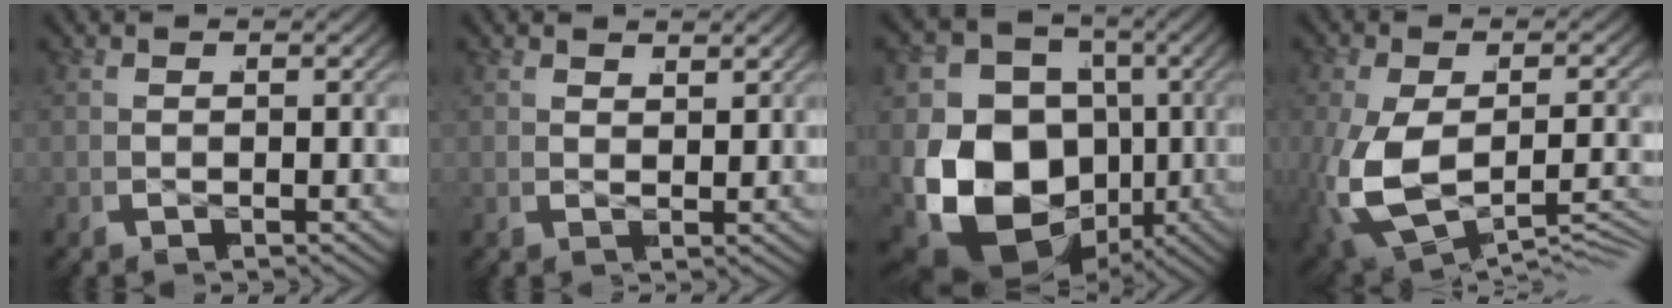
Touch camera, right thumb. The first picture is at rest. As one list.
[{"total": 1.3, "force": [1.3, 0.0, 0.2], "torque": [0.004, 0.003, 0.021]}, {"total": 22.6, "force": [-1.9, 17.5, 14.1], "torque": [-0.296, -0.055, -0.021]}, {"total": 8.0, "force": [-3.1, 5.1, 5.4], "torque": [-0.148, -0.020, -0.041]}]